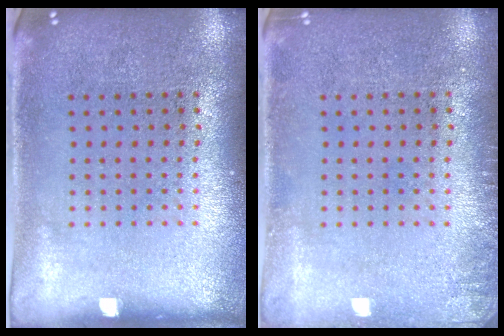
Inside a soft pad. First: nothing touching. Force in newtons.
{"total": 1.1, "press": 1.1, "slide": 0.2}